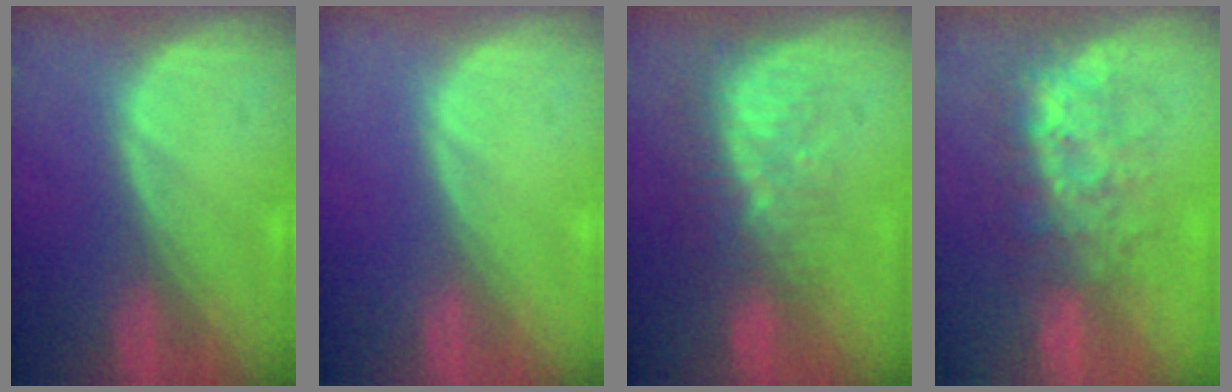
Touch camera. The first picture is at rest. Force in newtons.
{"total": 0.0}
{"total": 8.4, "press": 7.5, "slide": 3.9}
{"total": 7.6, "press": 7.3, "slide": 1.9}